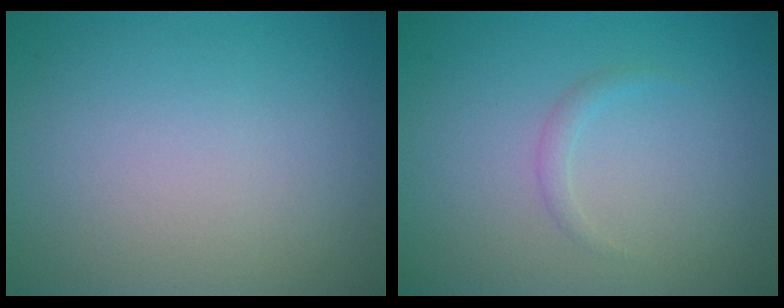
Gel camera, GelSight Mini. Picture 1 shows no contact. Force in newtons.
{"total": 0.9, "press": 0.9, "slide": 0.0}